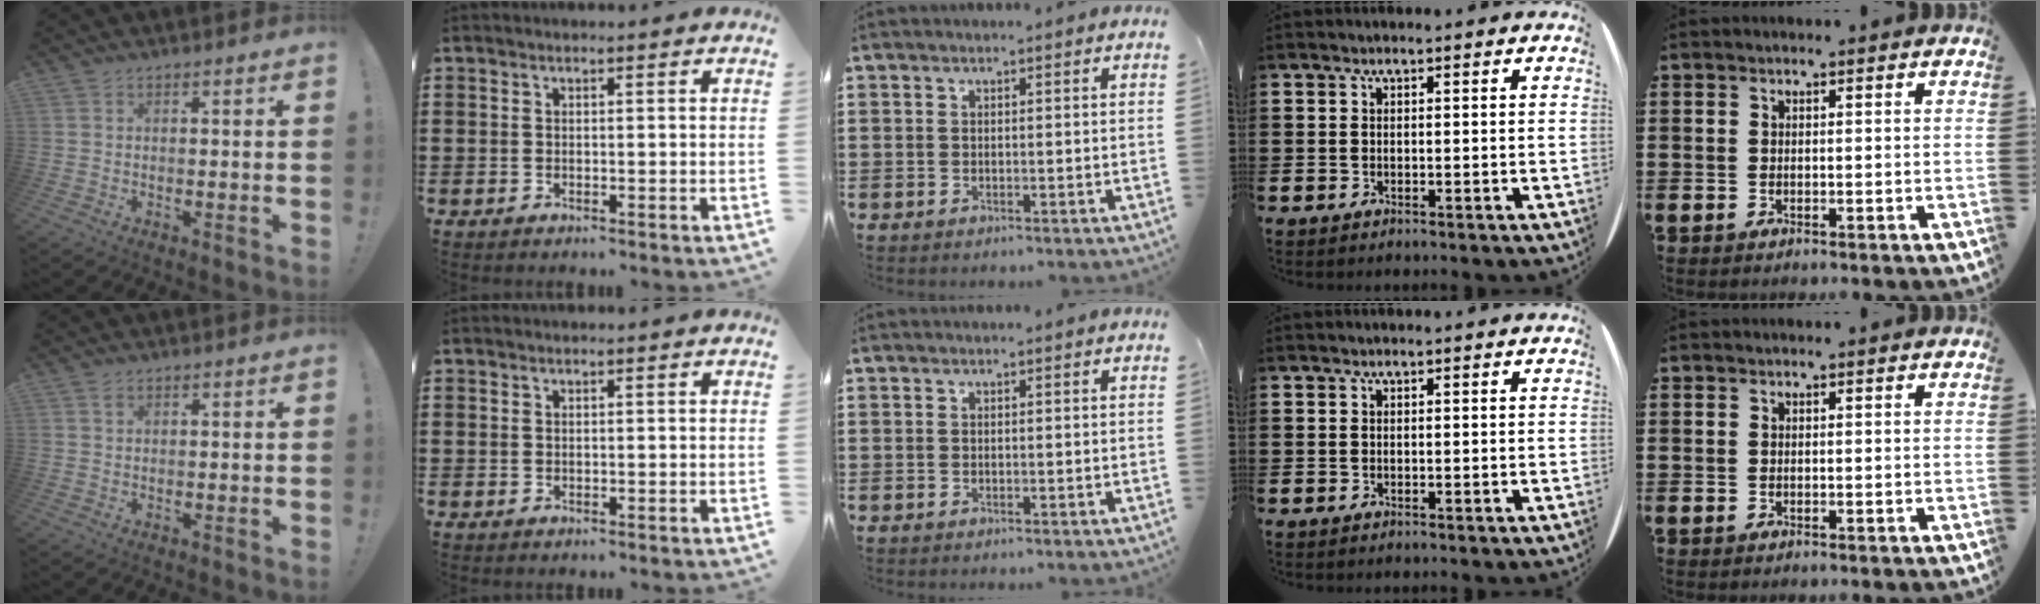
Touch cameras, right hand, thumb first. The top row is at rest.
{"thumb": {"total": 0.8, "force": [0.5, 0.5, 0.4], "torque": [0.000, -0.002, 0.008]}}